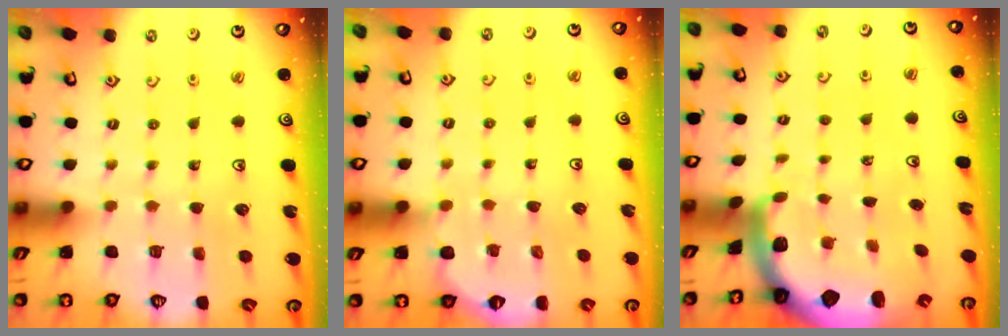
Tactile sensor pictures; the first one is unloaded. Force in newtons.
{"total": 3.9, "press": 3.5, "slide": 1.6}
{"total": 2.4, "press": 2.3, "slide": 0.5}